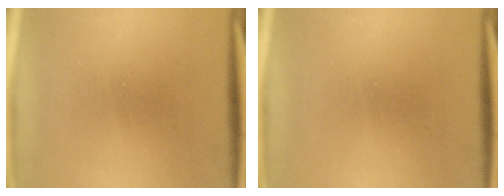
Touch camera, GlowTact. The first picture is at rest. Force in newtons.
{"total": 0.0}